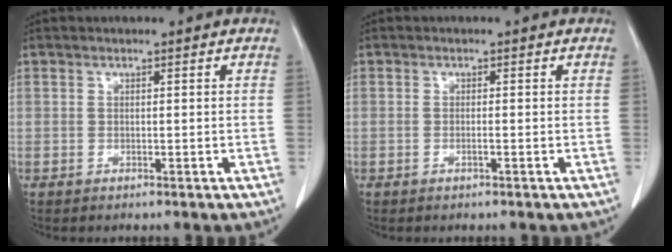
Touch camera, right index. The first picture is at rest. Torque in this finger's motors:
{"motor_torque": [-0.06, 0.01, 0.03, -0.01]}